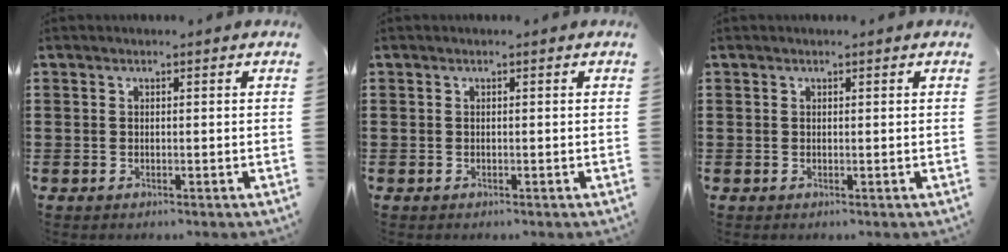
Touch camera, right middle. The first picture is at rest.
{"total": 0.0}
{"total": 0.0}